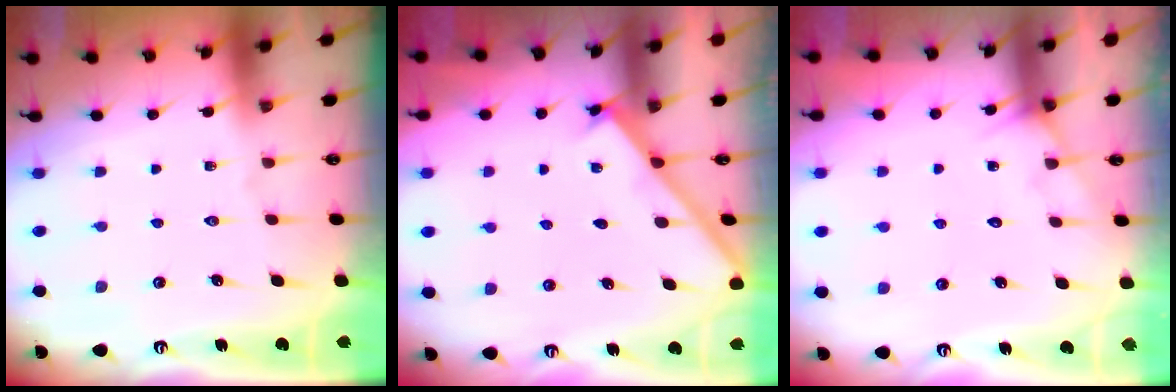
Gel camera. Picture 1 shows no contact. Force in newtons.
{"total": 3.1, "press": 3.1, "slide": 0.1}
{"total": 4.9, "press": 4.9, "slide": 0.3}